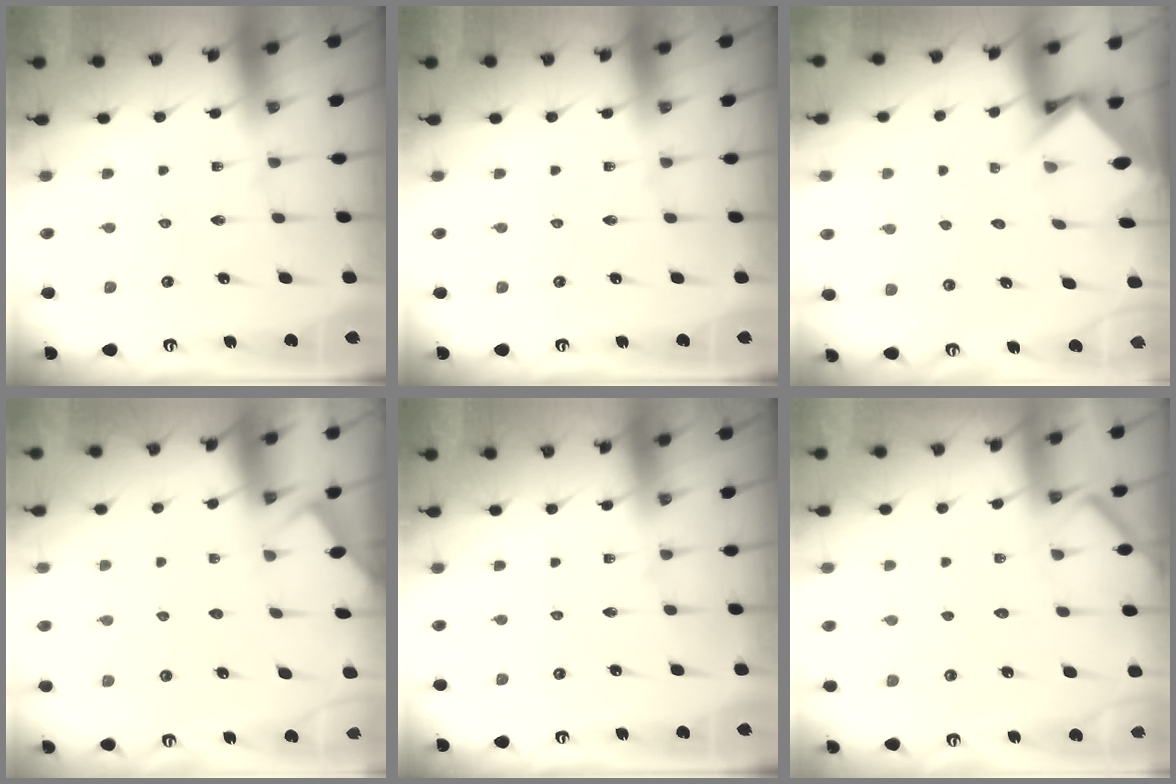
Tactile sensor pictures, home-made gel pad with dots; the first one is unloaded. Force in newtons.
{"total": 0.0}
{"total": 3.8, "press": 3.8, "slide": 0.2}
{"total": 2.8, "press": 2.8, "slide": 0.3}
{"total": 0.0}
{"total": 5.6, "press": 5.6, "slide": 0.5}